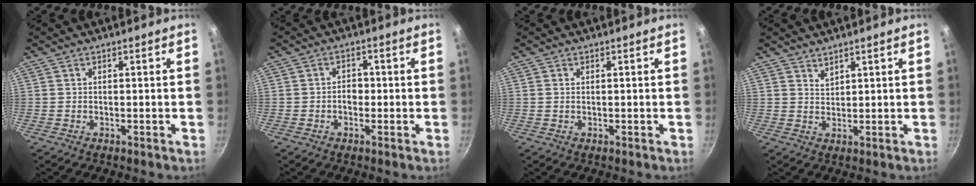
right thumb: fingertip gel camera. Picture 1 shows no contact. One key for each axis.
{"total": 2.7, "fx": -0.5, "fy": 2.0, "fz": 1.7, "tx": -0.011, "ty": 0.011, "tz": -0.010}
{"total": 0.6, "fx": 0.1, "fy": 0.3, "fz": 0.5, "tx": -0.010, "ty": 0.000, "tz": 0.001}
{"total": 1.9, "fx": 1.7, "fy": 0.7, "fz": 0.6, "tx": -0.005, "ty": -0.007, "tz": 0.033}